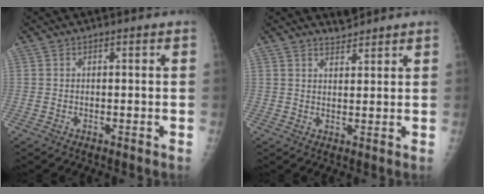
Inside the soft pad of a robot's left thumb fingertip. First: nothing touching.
{"total": 2.0, "force": [2.0, 0.4, -0.3], "torque": [0.016, -0.016, 0.035]}